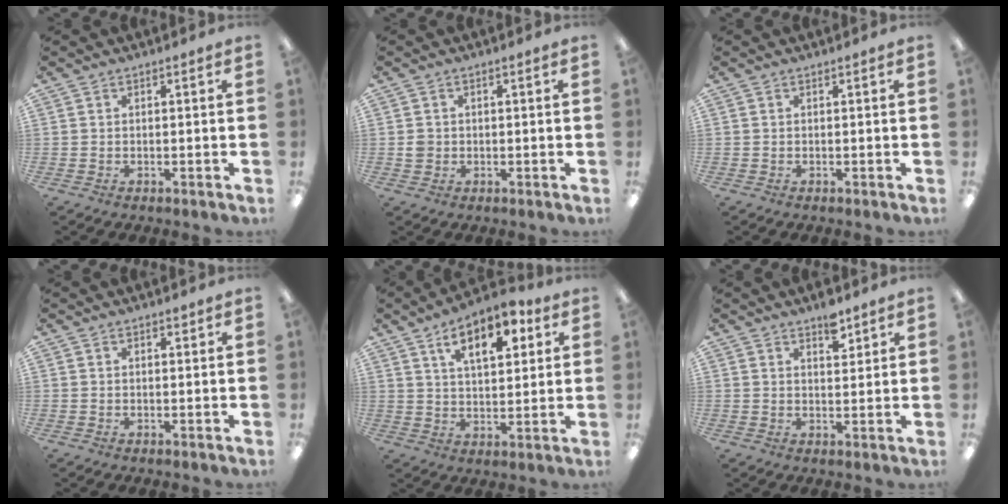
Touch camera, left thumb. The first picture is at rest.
{"total": 2.0, "force": [-0.1, 1.9, 0.7], "torque": [-0.005, 0.001, -0.006]}
{"total": 0.0}
{"total": 1.2, "force": [0.7, 0.6, 0.7], "torque": [-0.005, 0.000, 0.011]}
{"total": 12.2, "force": [6.7, 6.0, 8.2], "torque": [-0.114, -0.022, 0.113]}
{"total": 5.3, "force": [3.8, 2.4, 2.8], "torque": [-0.023, -0.023, 0.061]}